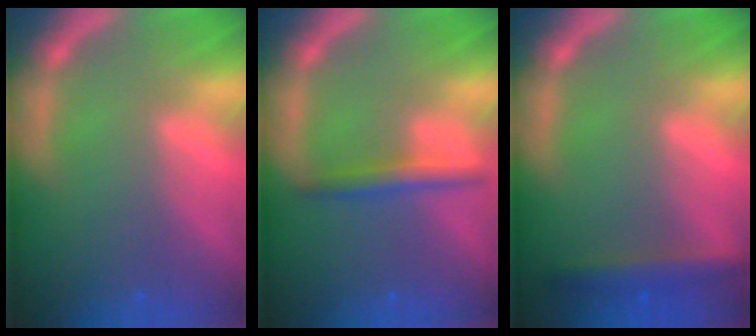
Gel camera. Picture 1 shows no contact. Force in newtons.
{"total": 2.4}
{"total": 3.0}